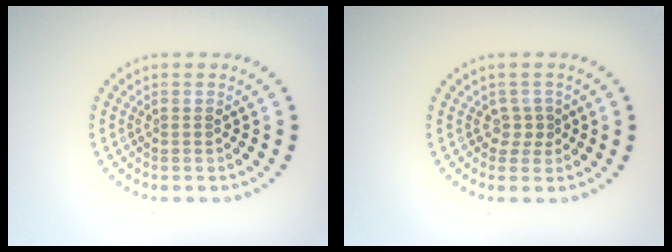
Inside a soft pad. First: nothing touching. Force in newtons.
{"total": 1.5, "press": 1.1, "slide": 1.0}